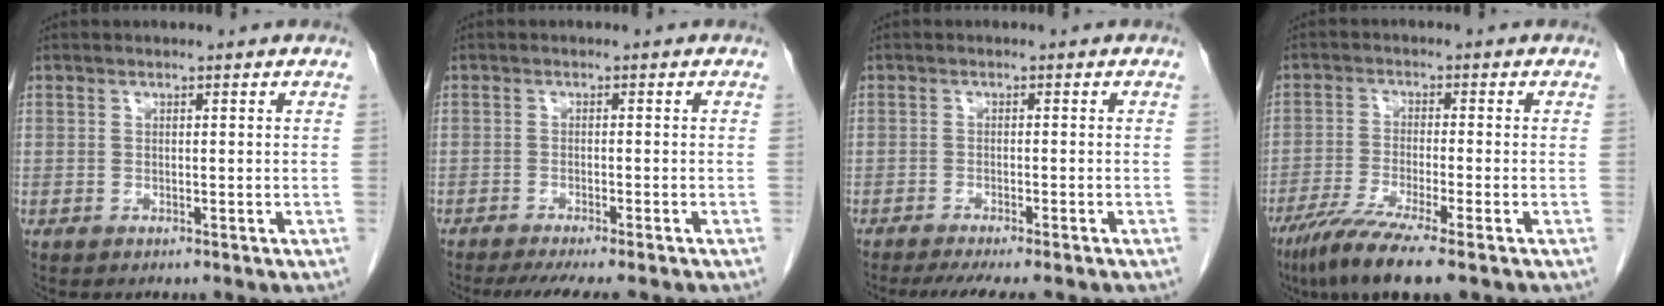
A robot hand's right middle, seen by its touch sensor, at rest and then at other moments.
{"total": 8.6, "force": [-7.3, 0.5, 4.5], "torque": [-0.052, -0.015, -0.103]}
{"total": 8.2, "force": [-6.9, 0.6, 4.4], "torque": [-0.053, -0.013, -0.099]}
{"total": 8.7, "force": [-6.0, -0.1, 6.3], "torque": [-0.114, -0.025, -0.104]}